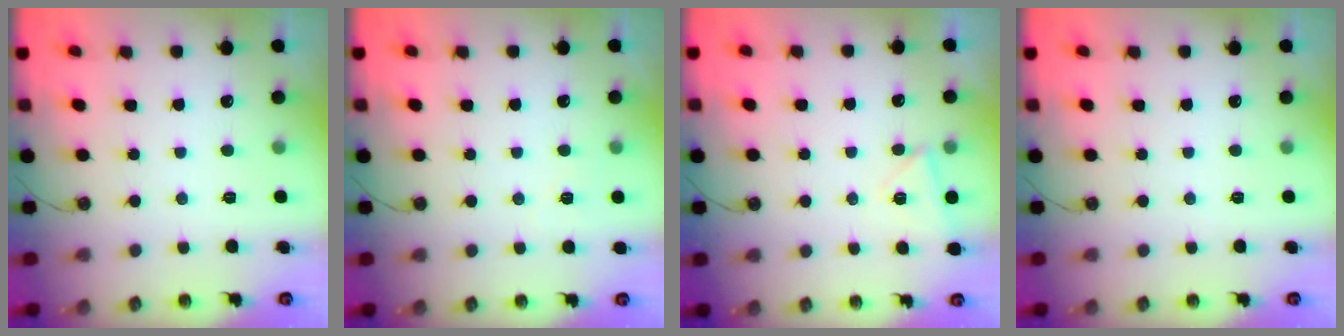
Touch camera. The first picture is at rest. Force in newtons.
{"total": 3.2, "press": 3.1, "slide": 0.5}
{"total": 5.2, "press": 4.5, "slide": 2.6}
{"total": 0.0}